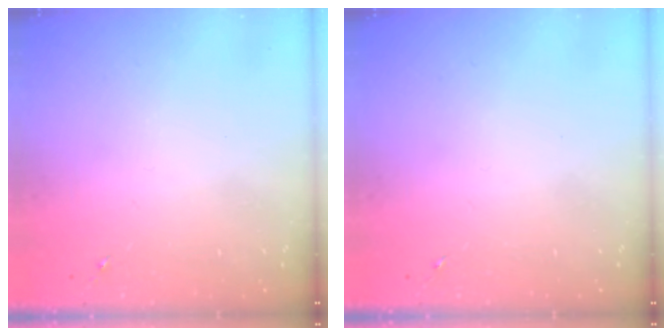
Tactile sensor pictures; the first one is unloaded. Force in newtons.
{"total": 0.0}